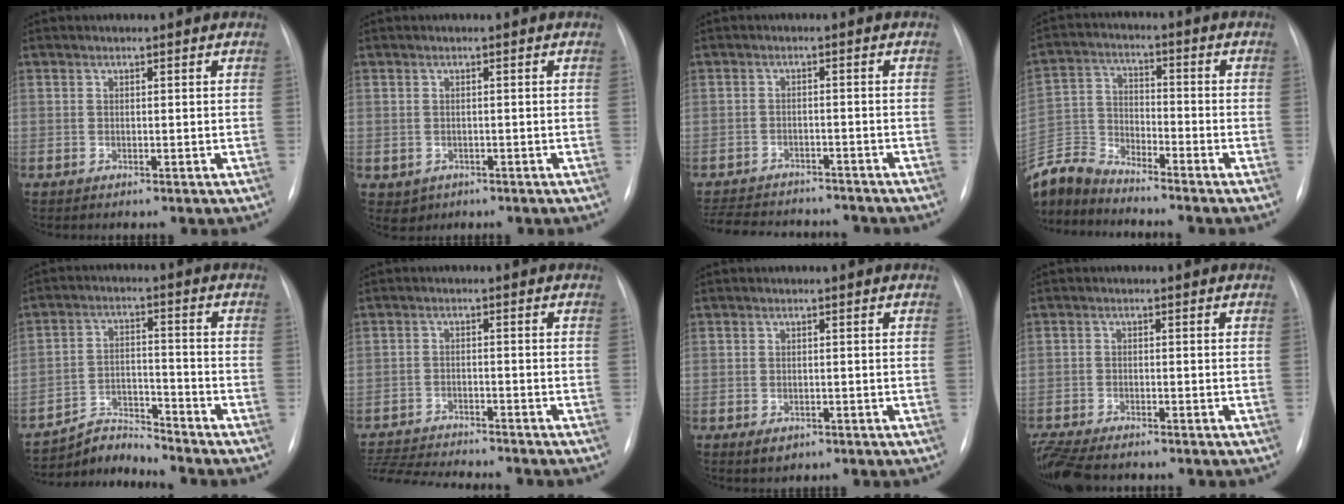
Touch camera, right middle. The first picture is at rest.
{"total": 2.1, "force": [-0.8, 1.9, 0.5], "torque": [-0.005, 0.002, -0.001]}
{"total": 14.4, "force": [-12.9, 4.3, 4.6], "torque": [-0.105, 0.000, -0.173]}
{"total": 9.1, "force": [-9.0, 0.5, 1.3], "torque": [-0.036, 0.000, -0.182]}
{"total": 6.0, "force": [-5.7, -0.7, -1.8], "torque": [0.025, 0.004, -0.101]}
{"total": 14.0, "force": [-13.1, 1.3, 4.9], "torque": [-0.096, -0.010, -0.196]}
{"total": 1.8, "force": [-1.0, 1.2, 1.0], "torque": [-0.012, 0.000, -0.004]}
{"total": 8.8, "force": [-7.4, 2.4, 4.1], "torque": [-0.083, -0.014, -0.123]}